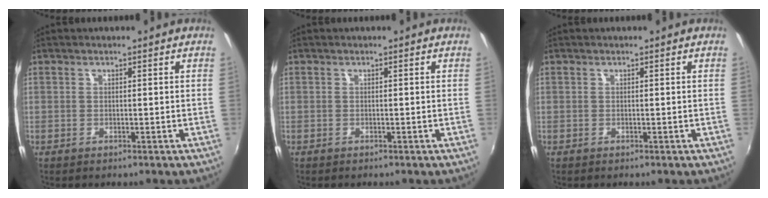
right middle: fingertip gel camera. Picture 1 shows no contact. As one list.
[{"total": 0.0}, {"total": 0.0}]